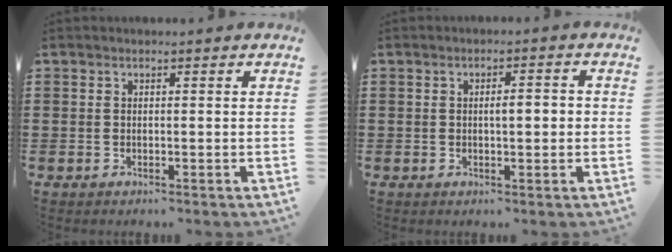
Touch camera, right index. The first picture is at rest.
{"total": 2.5, "force": [0.0, 0.9, 2.4], "torque": [-0.036, 0.001, -0.005]}